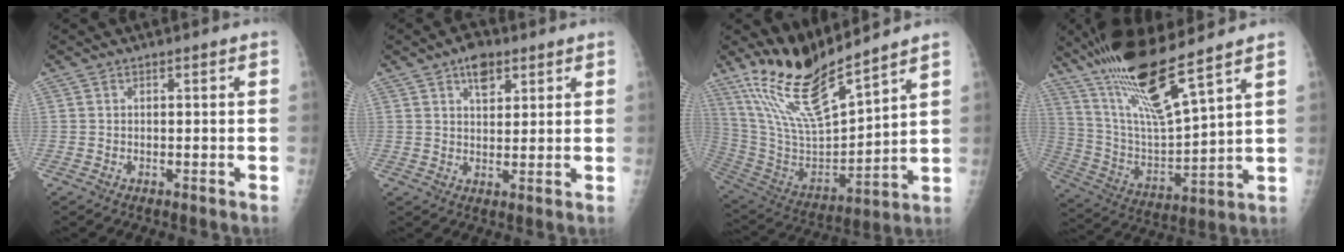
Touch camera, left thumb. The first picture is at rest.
{"total": 5.5, "force": [3.1, 3.1, 3.3], "torque": [-0.032, -0.012, 0.047]}
{"total": 17.5, "force": [14.1, 3.1, 9.9], "torque": [-0.170, -0.081, 0.286]}
{"total": 18.7, "force": [12.9, 2.7, 13.2], "torque": [-0.237, -0.061, 0.248]}